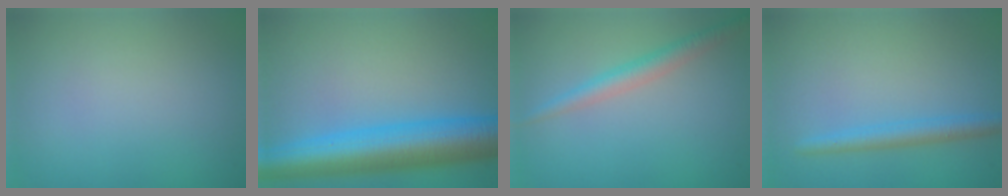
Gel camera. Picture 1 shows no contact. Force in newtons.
{"total": 9.2, "press": 9.2, "slide": 0.1}
{"total": 2.5, "press": 2.5, "slide": 0.0}
{"total": 2.4, "press": 2.4, "slide": 0.2}